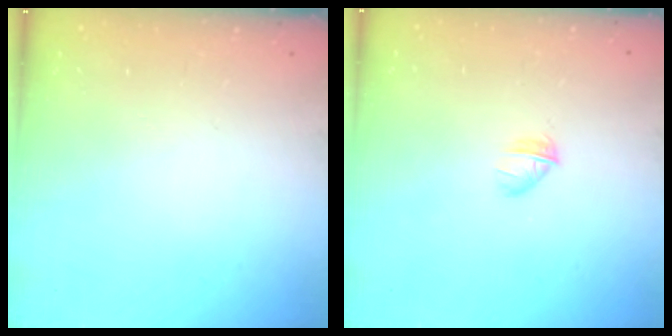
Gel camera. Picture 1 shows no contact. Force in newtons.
{"total": 3.2, "press": 3.1, "slide": 0.9}